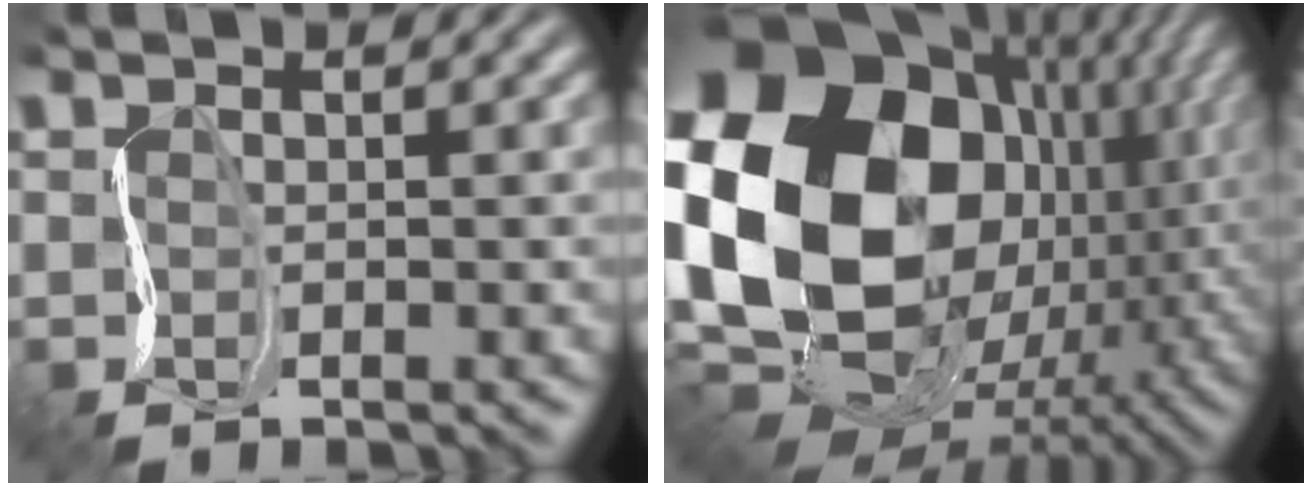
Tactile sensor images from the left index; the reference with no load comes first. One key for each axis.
{"total": 21.3, "fx": 1.6, "fy": 16.2, "fz": 13.7, "tx": -0.315, "ty": -0.051, "tz": 0.053}